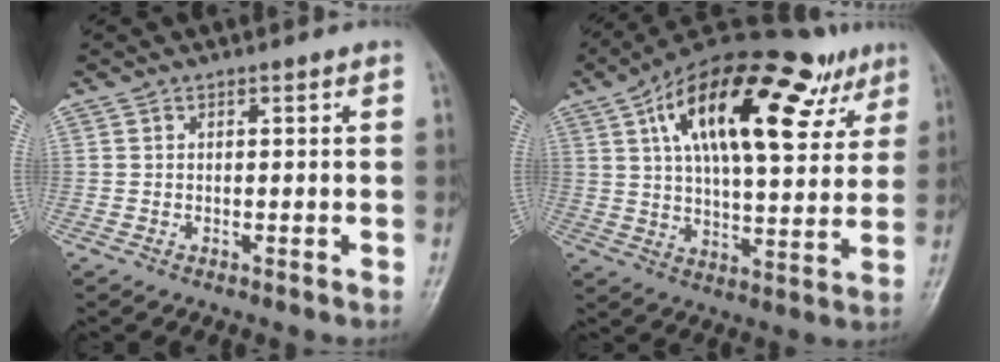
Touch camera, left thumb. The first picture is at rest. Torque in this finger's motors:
{"motor_torque": [1.00, 0.85, 1.83, -0.94, 0.43]}